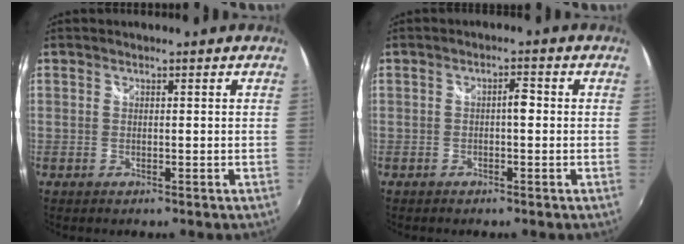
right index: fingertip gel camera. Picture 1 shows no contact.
{"total": 2.1, "force": [-0.2, 0.8, 1.9], "torque": [-0.031, 0.007, -0.005]}